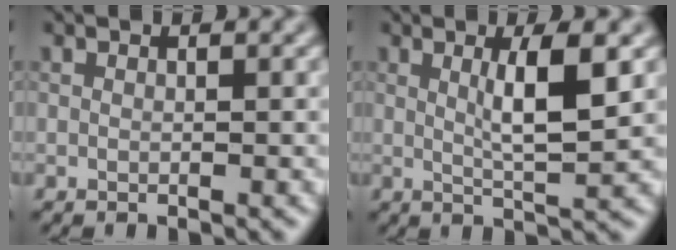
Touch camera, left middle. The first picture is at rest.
{"total": 4.4, "force": [1.1, 0.7, 4.2], "torque": [-0.069, -0.002, 0.020]}